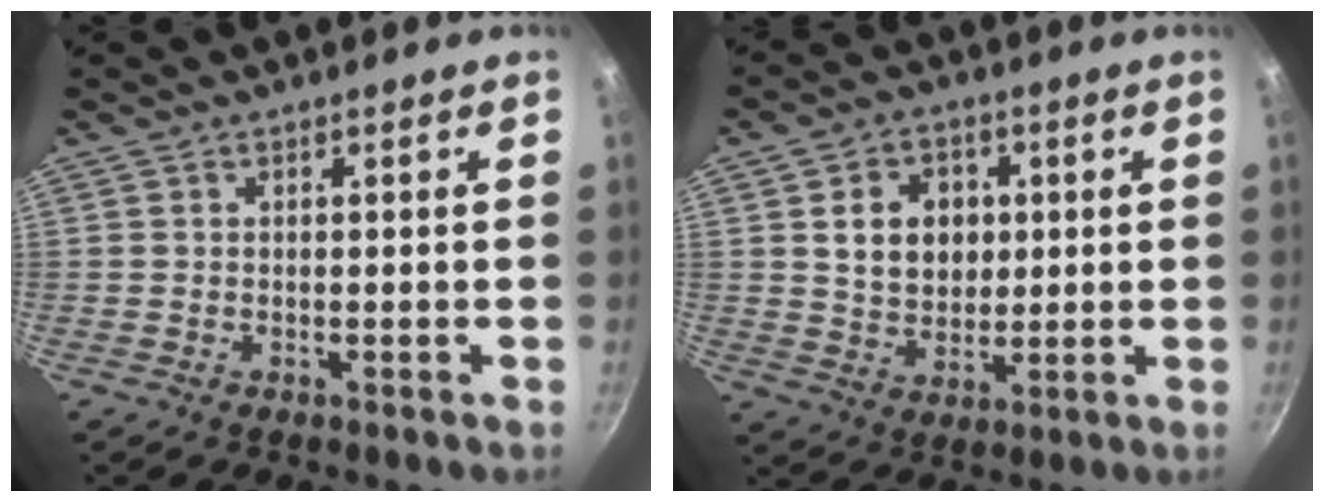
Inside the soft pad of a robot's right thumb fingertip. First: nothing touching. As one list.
[{"total": 10.0, "force": [2.0, 8.0, 5.7], "torque": [-0.065, -0.004, 0.034]}]